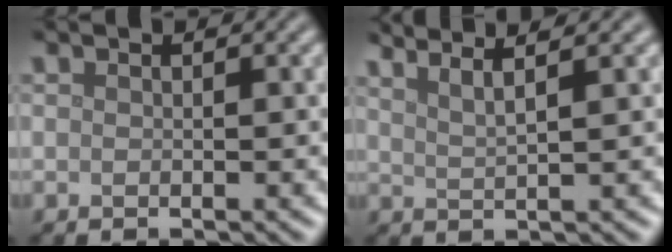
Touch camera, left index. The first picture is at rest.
{"total": 4.7, "force": [3.5, 1.3, 2.8], "torque": [-0.028, 0.026, 0.026]}